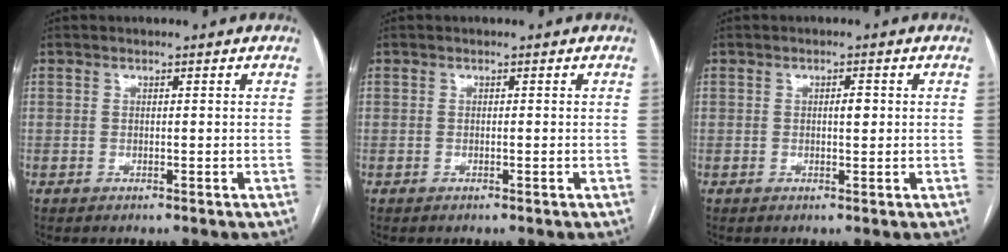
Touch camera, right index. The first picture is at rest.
{"total": 0.0}
{"total": 1.6, "force": [0.2, 0.5, 1.5], "torque": [-0.025, 0.002, 0.004]}